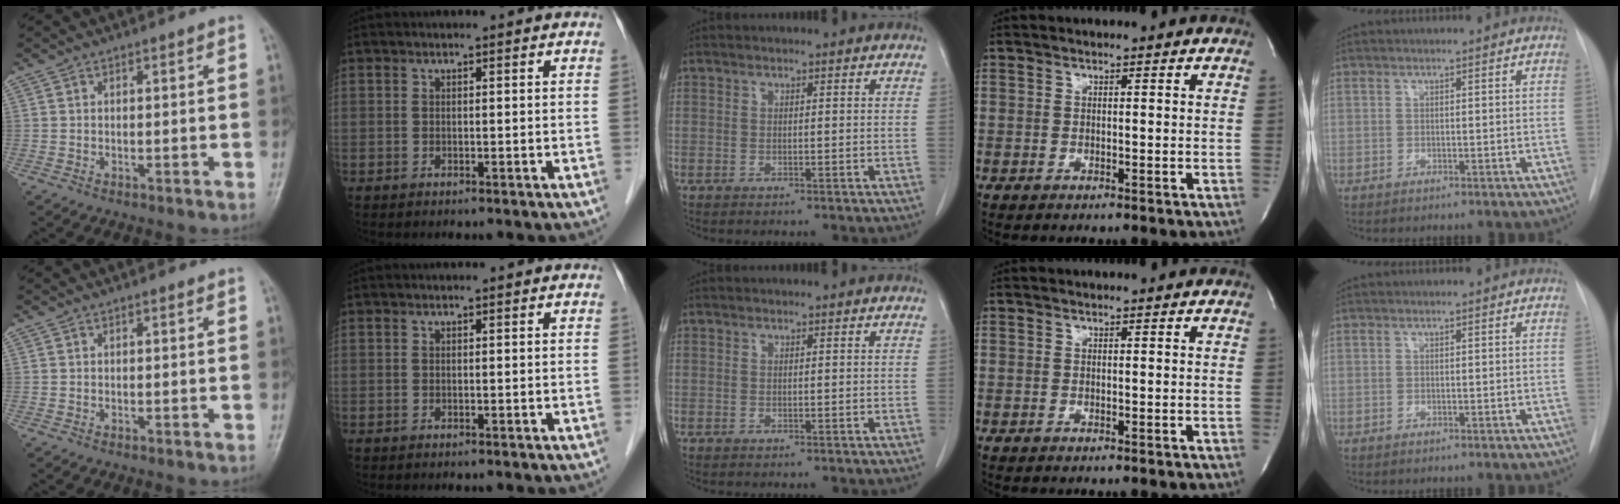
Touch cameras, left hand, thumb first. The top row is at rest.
{}